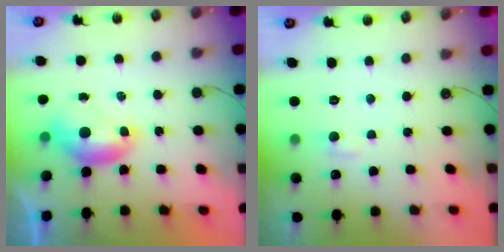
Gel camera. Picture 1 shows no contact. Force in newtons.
{"total": 1.4, "press": 1.3, "slide": 0.6}